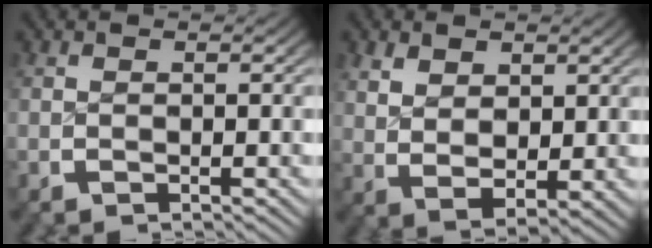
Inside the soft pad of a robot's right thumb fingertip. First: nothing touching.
{"total": 4.2, "force": [1.2, 2.6, 3.1], "torque": [-0.058, -0.017, 0.038]}